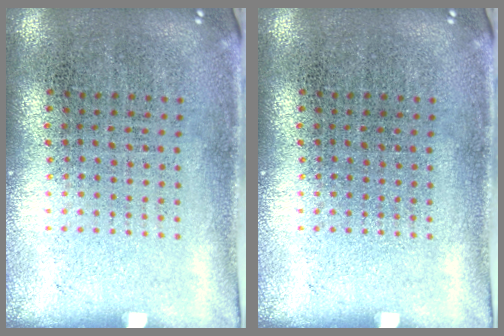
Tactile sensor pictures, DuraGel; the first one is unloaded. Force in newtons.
{"total": 0.0}